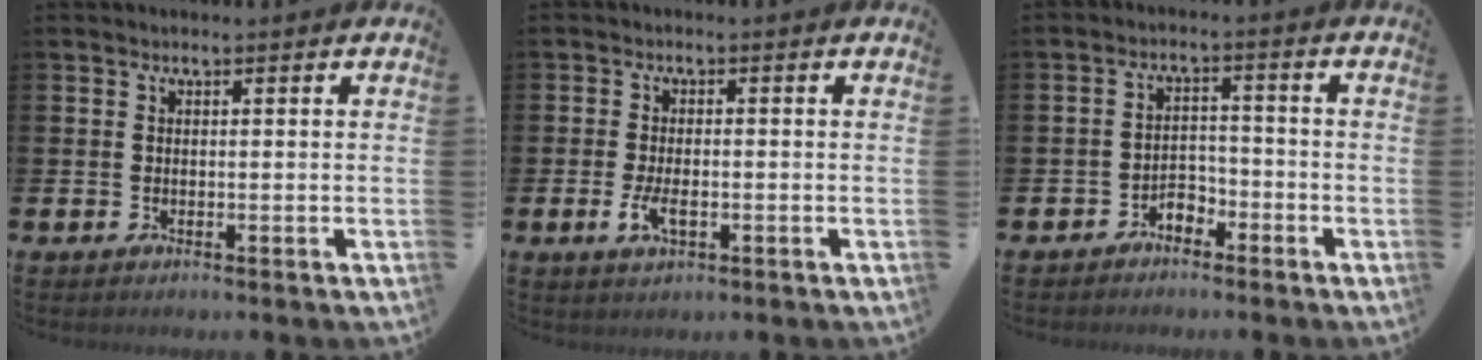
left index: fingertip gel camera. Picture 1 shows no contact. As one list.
[{"total": 3.2, "force": [-0.8, 1.4, 2.8], "torque": [-0.053, -0.002, -0.015]}, {"total": 2.8, "force": [-2.4, 1.2, 0.5], "torque": [-0.020, 0.010, -0.052]}]